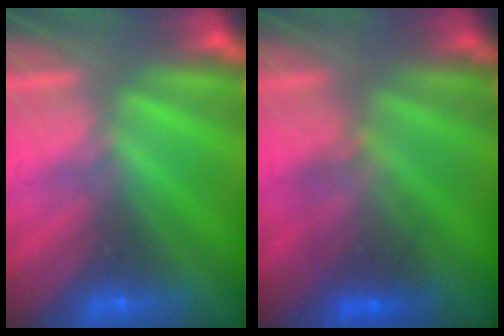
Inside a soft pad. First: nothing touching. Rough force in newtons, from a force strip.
{"total": 2.5}